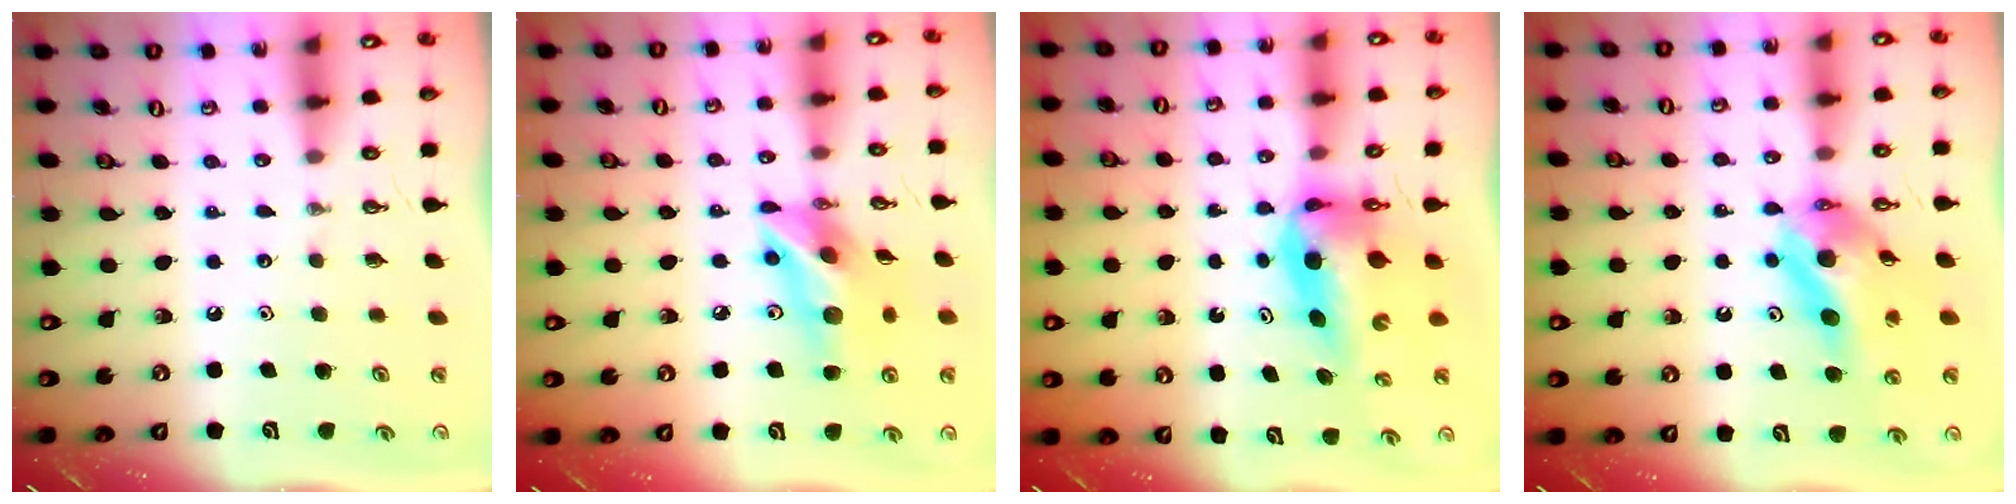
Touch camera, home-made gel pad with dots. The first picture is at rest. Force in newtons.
{"total": 15.4, "press": 15.0, "slide": 3.5}
{"total": 7.8, "press": 7.1, "slide": 3.3}
{"total": 13.7, "press": 13.6, "slide": 1.6}